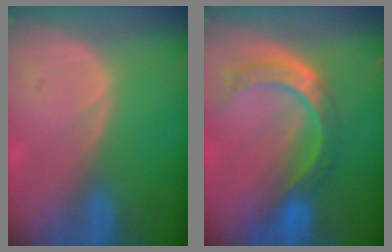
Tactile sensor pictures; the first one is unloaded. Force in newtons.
{"total": 8.8, "press": 7.4, "slide": 4.9}